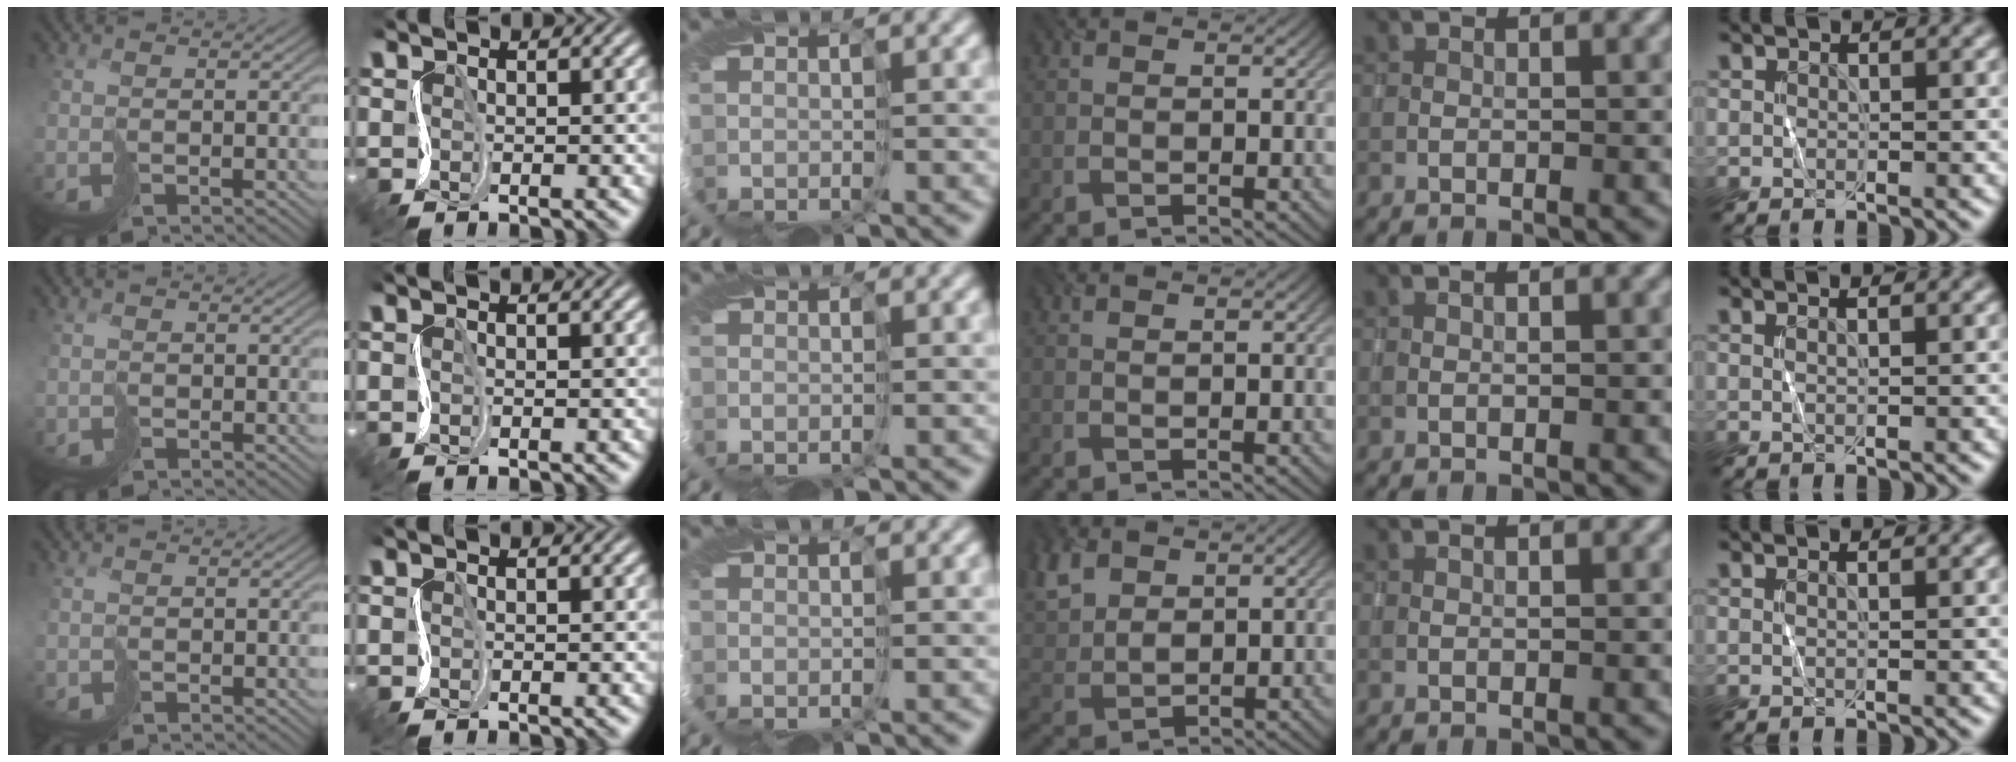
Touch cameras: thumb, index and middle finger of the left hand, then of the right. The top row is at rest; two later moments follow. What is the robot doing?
{"motion": "cut", "object": "wrapping paper"}